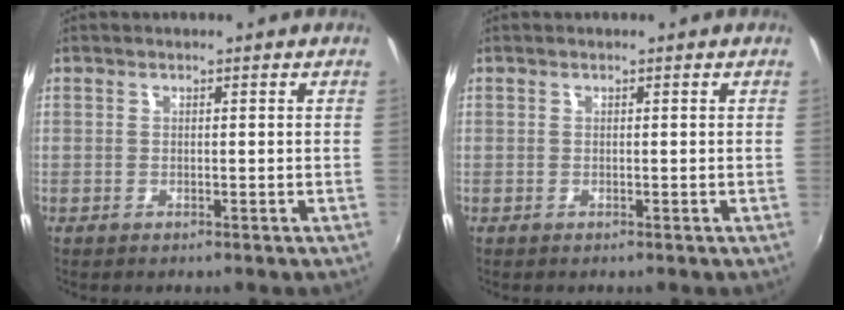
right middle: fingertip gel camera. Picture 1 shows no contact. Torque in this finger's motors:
{"motor_torque": [0.00, 0.00, 0.00, 0.00]}